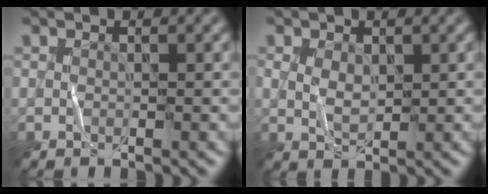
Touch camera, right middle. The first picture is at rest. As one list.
[{"total": 1.5, "force": [0.6, 1.0, 1.0], "torque": [-0.027, 0.000, 0.014]}]